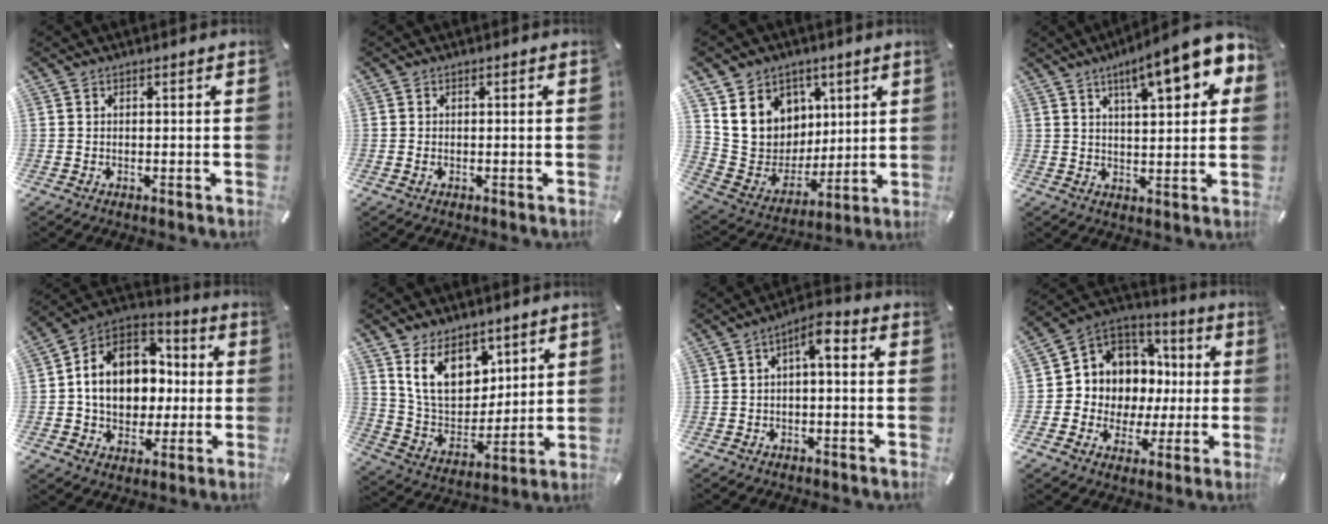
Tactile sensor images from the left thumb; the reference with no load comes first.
{"total": 0.7, "force": [-0.2, 0.4, 0.6], "torque": [-0.012, 0.000, -0.005]}
{"total": 13.5, "force": [5.3, 12.0, 3.1], "torque": [-0.056, -0.044, 0.114]}
{"total": 13.3, "force": [7.5, 3.6, 10.5], "torque": [-0.154, -0.031, 0.118]}
{"total": 14.3, "force": [-0.3, 12.3, 7.3], "torque": [-0.141, 0.002, -0.001]}
{"total": 14.1, "force": [7.7, 9.7, 6.8], "torque": [-0.132, -0.036, 0.150]}
{"total": 4.7, "force": [-0.2, 2.0, 4.2], "torque": [-0.081, 0.016, -0.007]}
{"total": 9.1, "force": [1.1, 9.1, 0.3], "torque": [-0.025, -0.036, 0.038]}